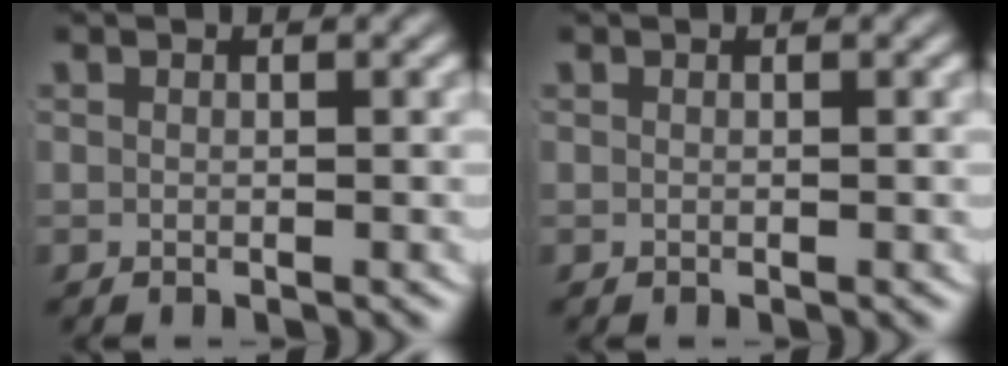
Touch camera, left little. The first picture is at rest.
{"total": 0.0}